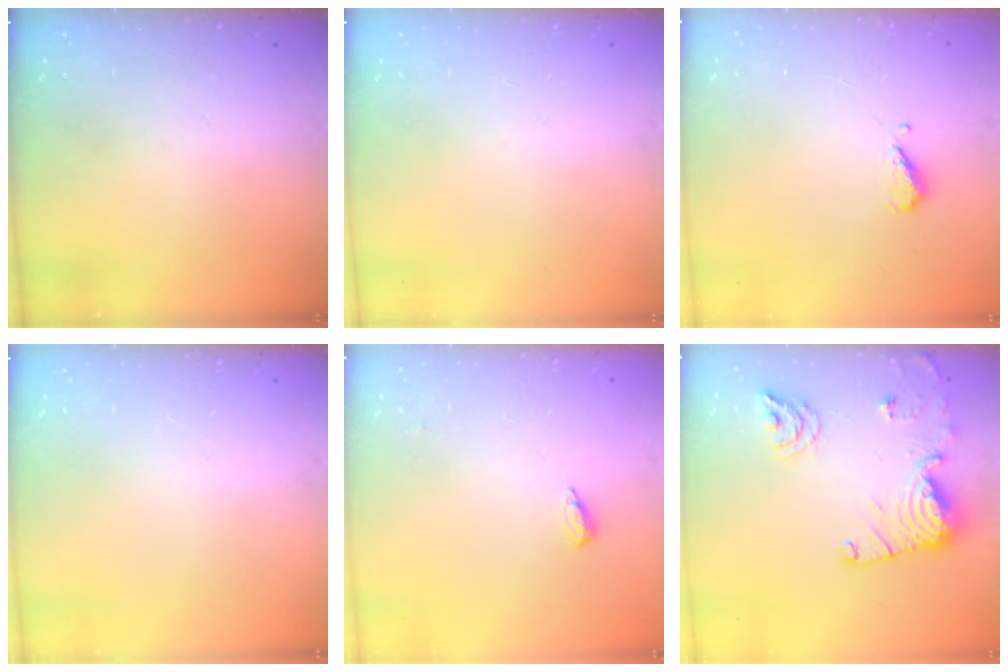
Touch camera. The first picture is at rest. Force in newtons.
{"total": 0.0}
{"total": 4.8, "press": 4.7, "slide": 0.9}
{"total": 0.0}
{"total": 3.9, "press": 3.8, "slide": 0.6}
{"total": 15.1, "press": 15.0, "slide": 1.5}